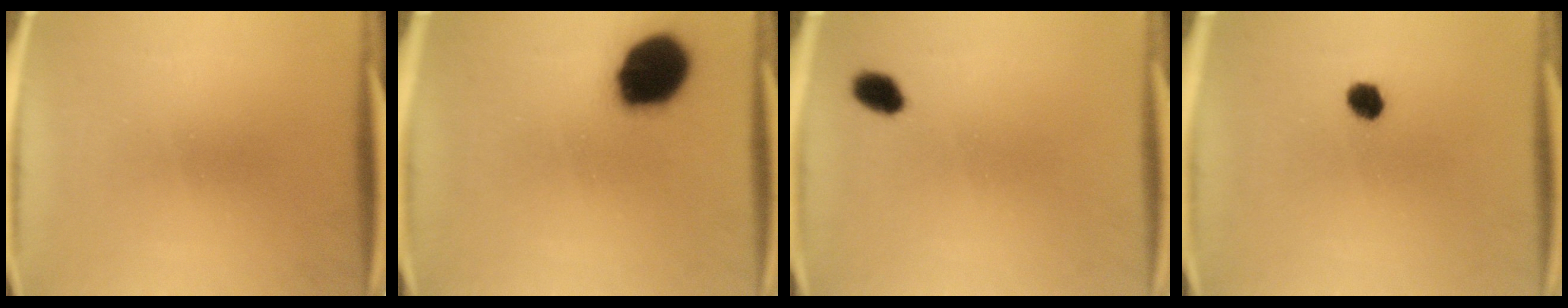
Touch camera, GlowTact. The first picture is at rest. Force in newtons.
{"total": 17.3}
{"total": 3.2}
{"total": 3.3}